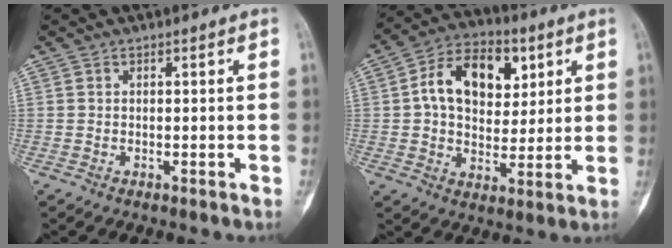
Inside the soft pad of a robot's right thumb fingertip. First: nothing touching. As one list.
[{"total": 15.4, "force": [4.3, 10.3, 10.6], "torque": [-0.135, 0.004, 0.066]}]